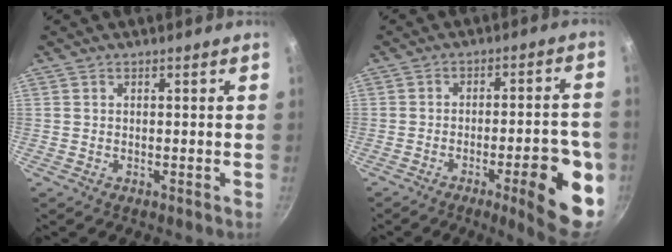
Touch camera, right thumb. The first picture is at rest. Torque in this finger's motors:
{"motor_torque": [0.02, 0.82, 1.19, -1.19, 0.11]}